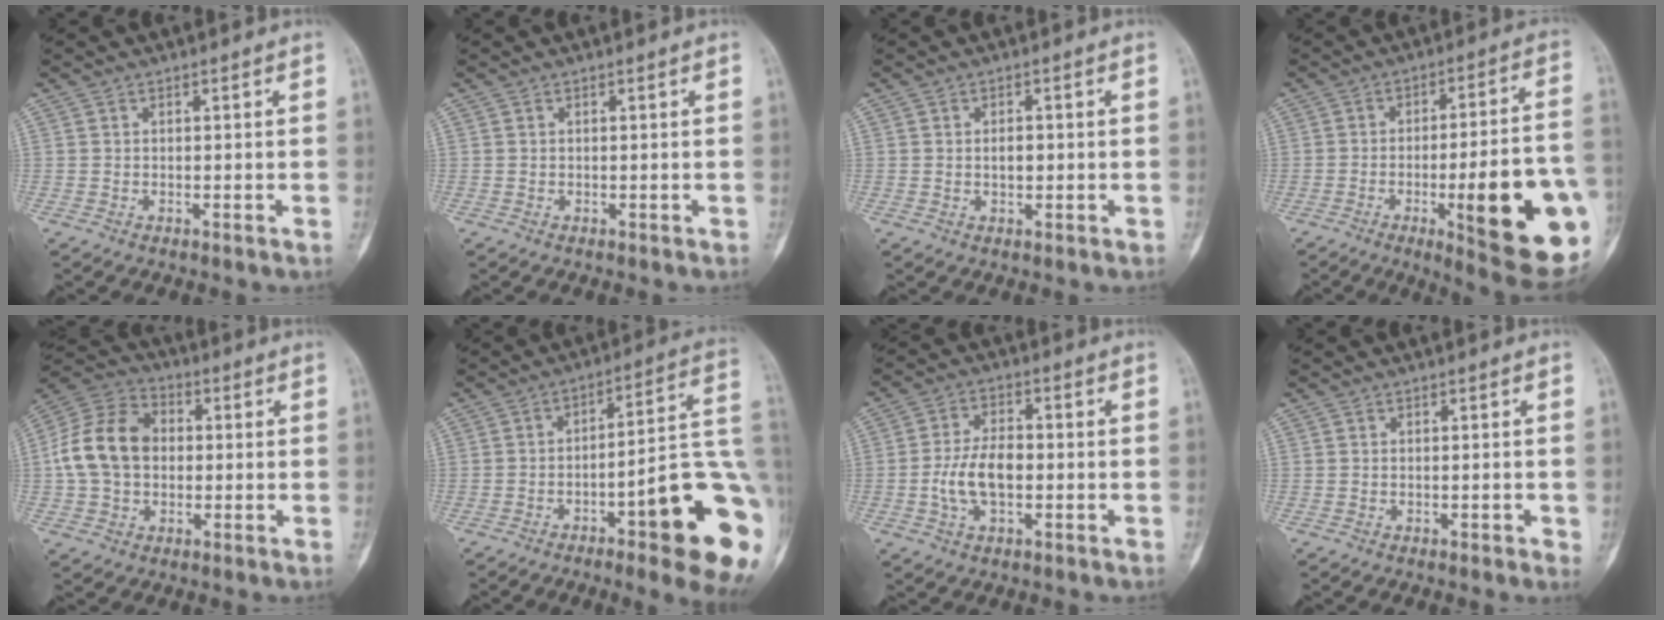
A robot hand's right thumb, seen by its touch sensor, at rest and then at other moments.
{"total": 0.0}
{"total": 2.2, "force": [-0.1, 1.5, 1.7], "torque": [-0.015, 0.003, -0.001]}
{"total": 23.1, "force": [-6.5, 5.1, 21.6], "torque": [-0.243, 0.009, -0.077]}
{"total": 14.2, "force": [0.1, 10.7, 9.3], "torque": [-0.160, 0.032, -0.006]}
{"total": 23.4, "force": [-7.3, 5.0, 21.6], "torque": [-0.226, 0.031, -0.096]}
{"total": 8.5, "force": [-1.5, 4.7, 6.9], "torque": [-0.130, 0.017, -0.031]}
{"total": 1.5, "force": [-0.4, 0.7, 1.3], "torque": [-0.014, 0.002, -0.004]}